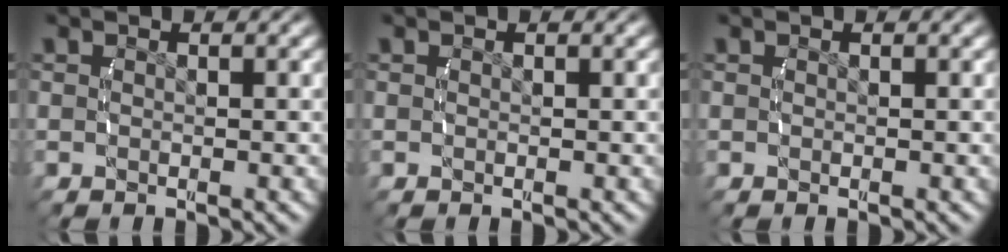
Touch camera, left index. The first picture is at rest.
{"total": 0.0}
{"total": 0.0}